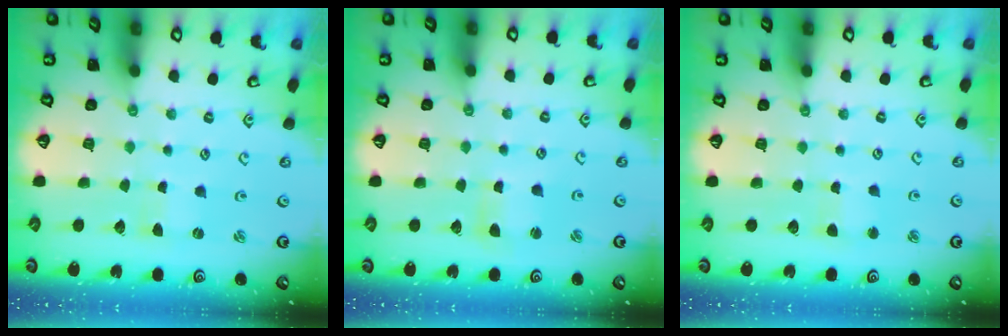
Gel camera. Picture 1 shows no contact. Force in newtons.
{"total": 3.2, "press": 3.2, "slide": 0.4}
{"total": 2.9, "press": 2.9, "slide": 0.3}